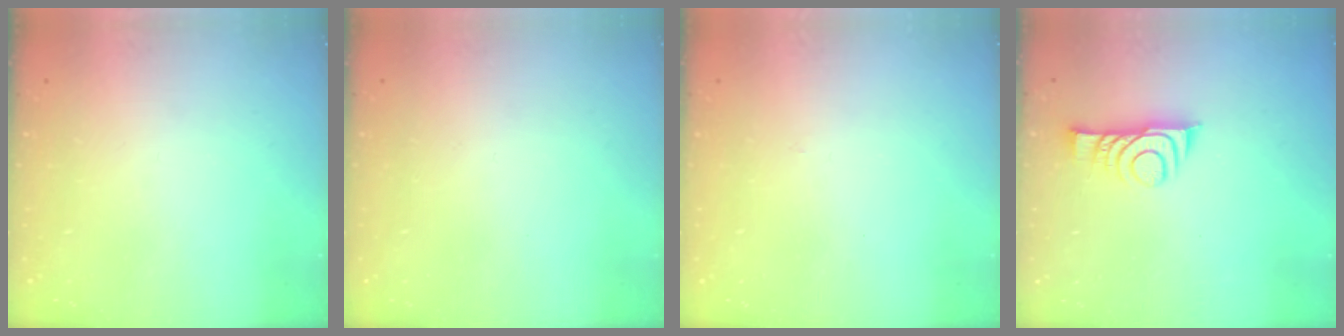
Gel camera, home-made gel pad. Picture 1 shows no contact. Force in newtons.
{"total": 1.6, "press": 1.6, "slide": 0.1}
{"total": 2.8, "press": 2.8, "slide": 0.4}
{"total": 9.0, "press": 9.0, "slide": 0.7}